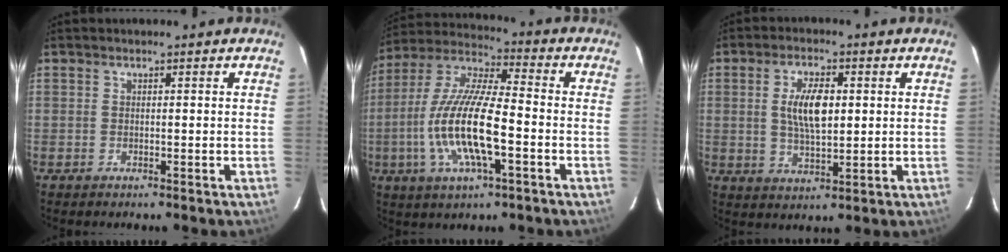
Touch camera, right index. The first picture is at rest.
{"total": 16.8, "force": [-4.4, 4.3, 15.7], "torque": [-0.315, -0.010, -0.086]}
{"total": 8.0, "force": [1.3, 3.5, 7.1], "torque": [-0.132, 0.004, 0.026]}